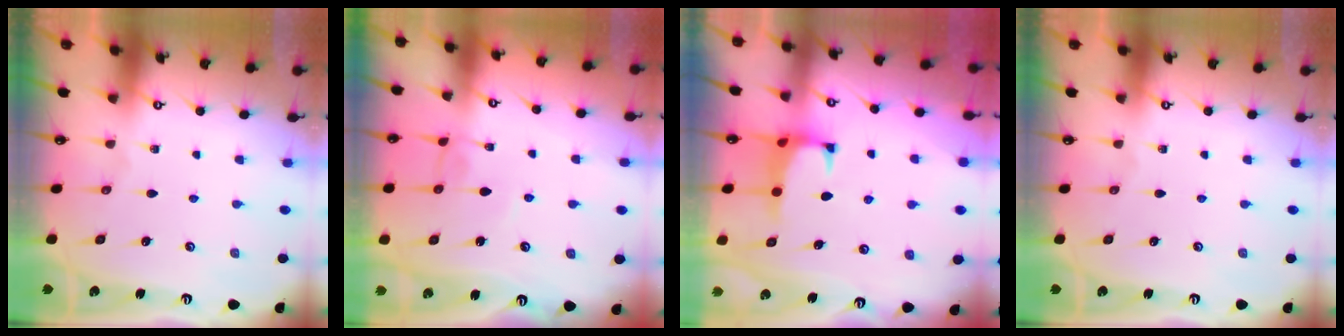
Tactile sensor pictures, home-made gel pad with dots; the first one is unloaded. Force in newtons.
{"total": 2.8, "press": 2.8, "slide": 0.1}
{"total": 1.2, "press": 1.0, "slide": 0.6}
{"total": 0.0}